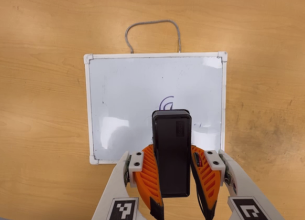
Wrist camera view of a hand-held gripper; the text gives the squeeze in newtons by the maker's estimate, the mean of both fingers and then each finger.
{"total": 8.1, "left": 7.1, "right": 9.1}